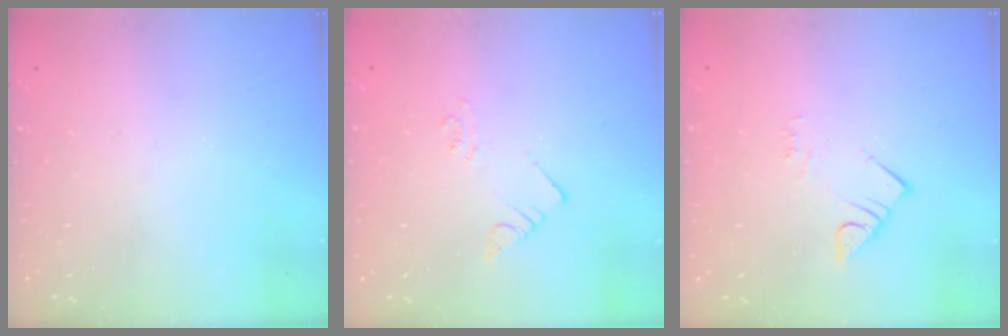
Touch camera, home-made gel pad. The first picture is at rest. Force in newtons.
{"total": 2.2, "press": 2.2, "slide": 0.1}
{"total": 2.8, "press": 2.8, "slide": 0.2}